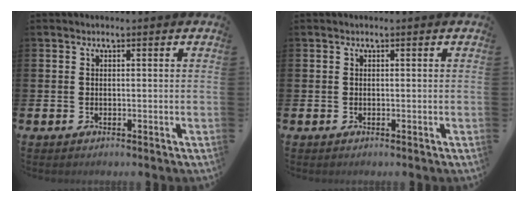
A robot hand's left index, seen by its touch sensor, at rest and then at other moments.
{"total": 0.0}